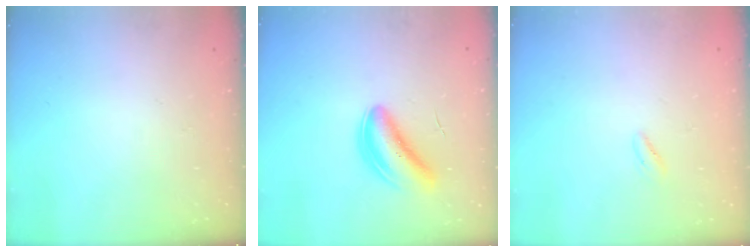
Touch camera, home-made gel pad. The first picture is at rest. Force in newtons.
{"total": 5.0, "press": 4.9, "slide": 1.2}
{"total": 0.7, "press": 0.5, "slide": 0.5}